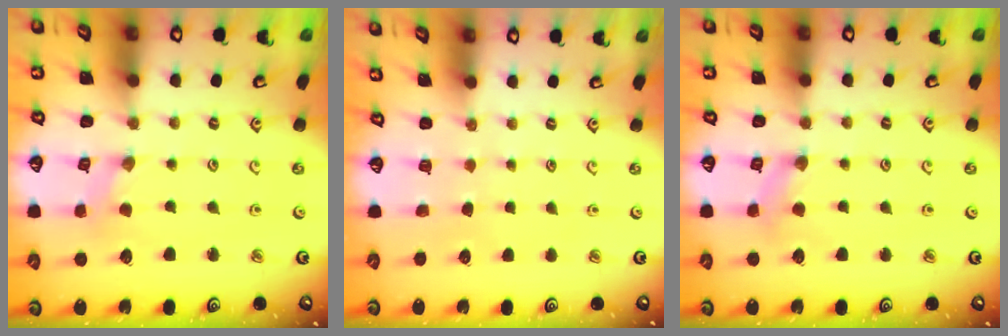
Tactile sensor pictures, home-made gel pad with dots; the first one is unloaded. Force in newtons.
{"total": 0.0}
{"total": 2.8, "press": 2.7, "slide": 0.6}